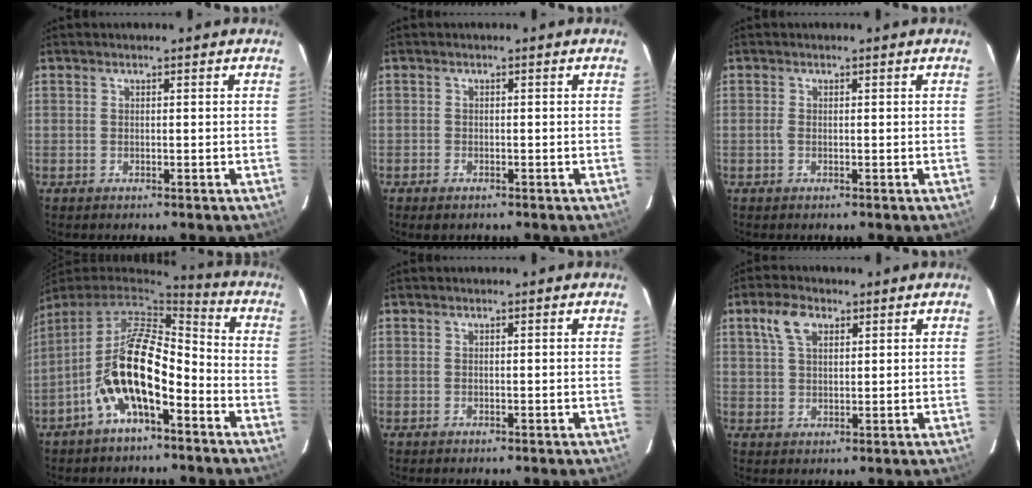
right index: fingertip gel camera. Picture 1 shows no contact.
{"total": 1.6, "force": [-1.2, 0.8, 0.8], "torque": [-0.017, -0.003, -0.022]}
{"total": 0.8, "force": [-0.2, 0.3, 0.7], "torque": [-0.015, 0.000, -0.005]}
{"total": 14.5, "force": [-6.3, 5.3, 11.9], "torque": [-0.229, -0.003, -0.122]}
{"total": 0.0}
{"total": 5.4, "force": [2.6, 3.1, 3.6], "torque": [-0.071, 0.016, 0.050]}